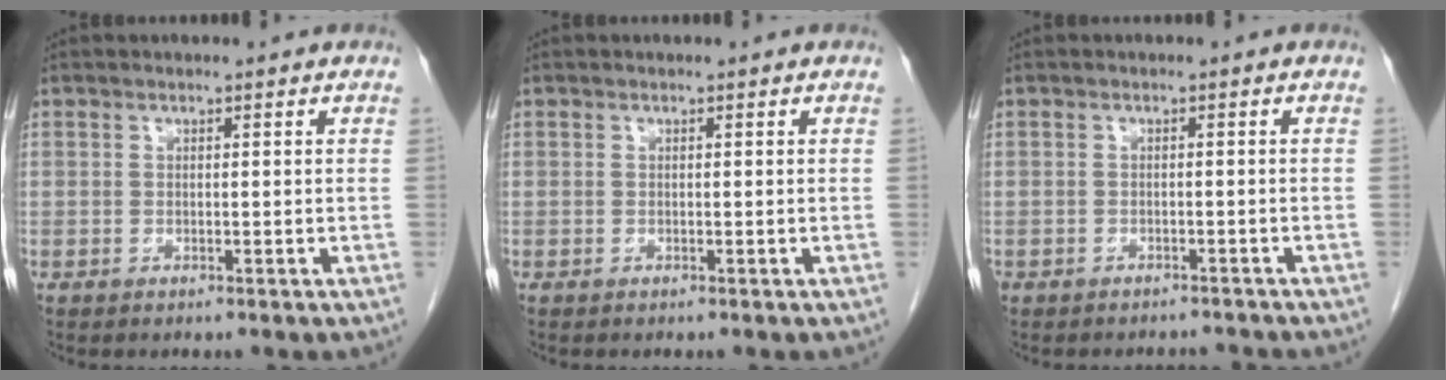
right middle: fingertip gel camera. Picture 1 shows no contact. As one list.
[{"total": 0.0}, {"total": 3.6, "force": [-3.3, 1.4, 0.0], "torque": [0.003, 0.003, -0.046]}]